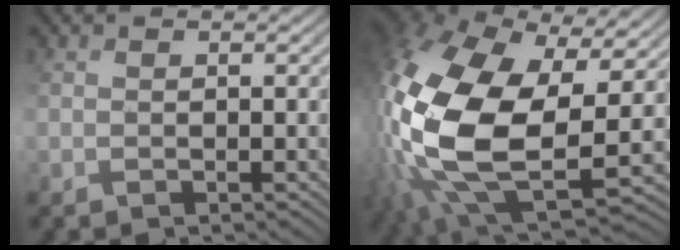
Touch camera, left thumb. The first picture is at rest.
{"total": 19.1, "force": [-0.8, 10.4, 16.0], "torque": [-0.401, -0.038, -0.004]}